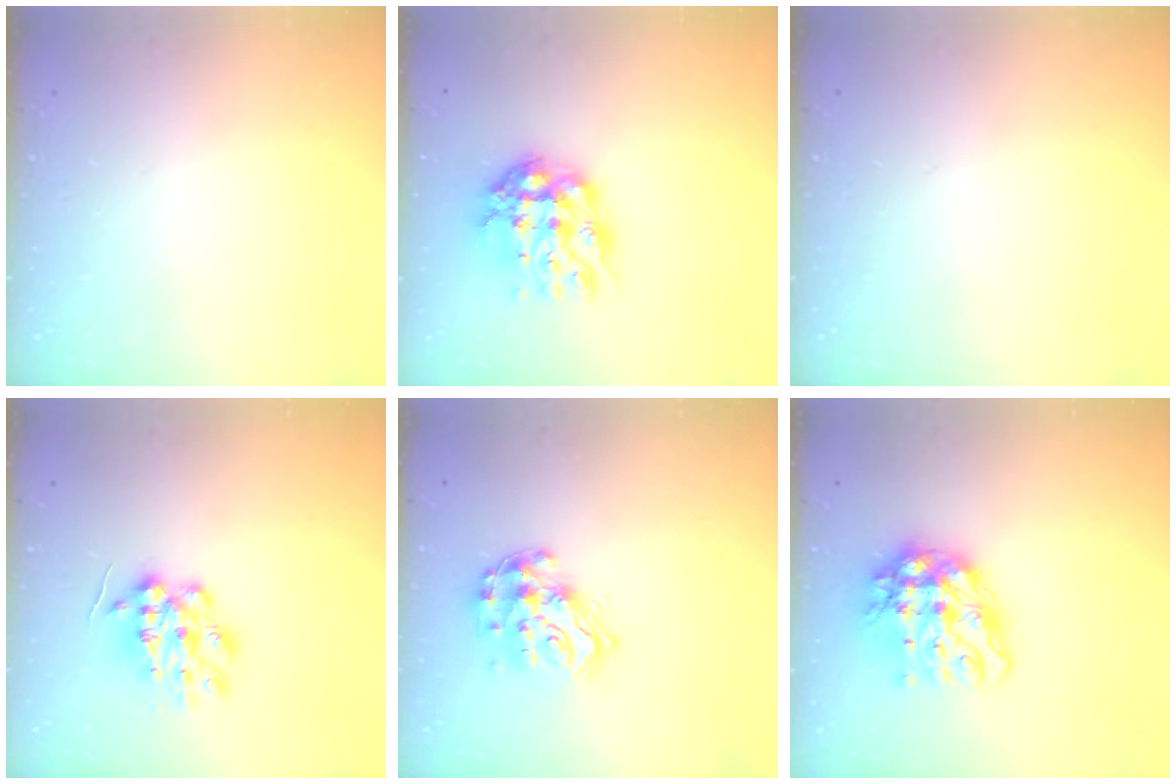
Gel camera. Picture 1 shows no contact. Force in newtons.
{"total": 11.3, "press": 11.2, "slide": 0.8}
{"total": 0.0}
{"total": 12.8, "press": 12.8, "slide": 0.3}
{"total": 14.2, "press": 14.1, "slide": 1.1}
{"total": 14.3, "press": 14.2, "slide": 1.4}